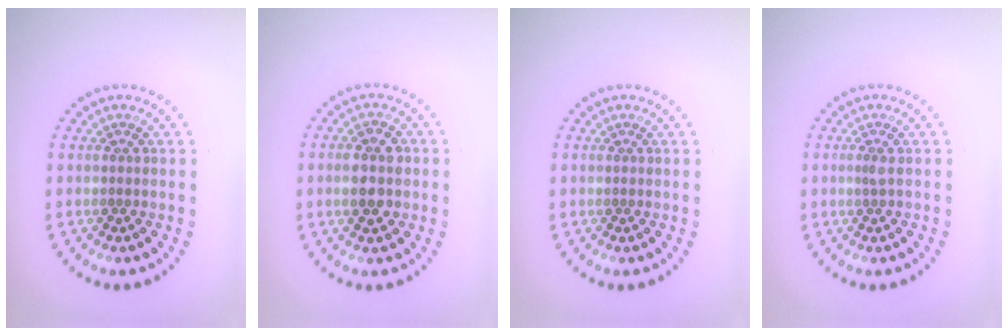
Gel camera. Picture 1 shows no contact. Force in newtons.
{"total": 2.9, "press": 2.9, "slide": 0.2}
{"total": 0.0}
{"total": 0.8, "press": 0.5, "slide": 0.6}